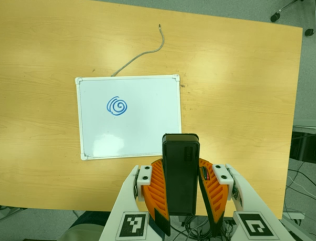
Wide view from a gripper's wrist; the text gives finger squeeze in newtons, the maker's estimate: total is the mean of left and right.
{"total": 10.9, "left": 8.6, "right": 13.3}